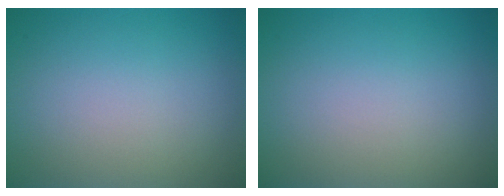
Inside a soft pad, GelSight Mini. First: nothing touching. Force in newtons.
{"total": 0.0}